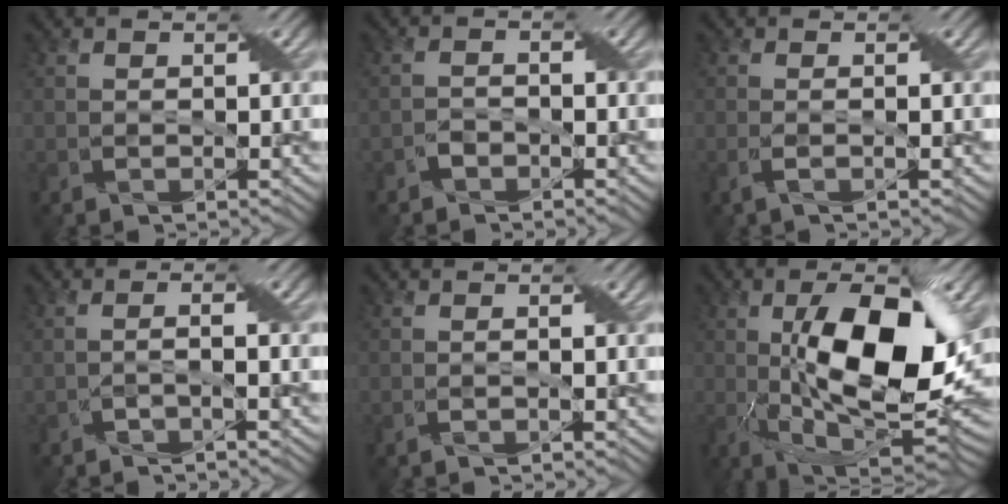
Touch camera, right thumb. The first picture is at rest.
{"total": 1.4, "force": [-1.1, 0.6, 0.5], "torque": [-0.011, 0.008, -0.024]}
{"total": 1.7, "force": [-0.4, 0.1, 1.6], "torque": [-0.035, 0.006, -0.011]}
{"total": 1.5, "force": [-0.7, 0.0, 1.4], "torque": [-0.028, 0.009, -0.017]}
{"total": 0.7, "force": [-0.1, -0.1, 0.7], "torque": [-0.016, 0.003, -0.003]}
{"total": 16.0, "force": [1.2, 7.0, 14.3], "torque": [-0.224, -0.002, 0.017]}